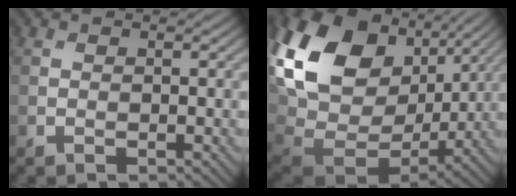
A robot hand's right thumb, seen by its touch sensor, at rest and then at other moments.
{"total": 20.1, "force": [6.3, 13.8, 13.2], "torque": [-0.327, -0.002, 0.135]}